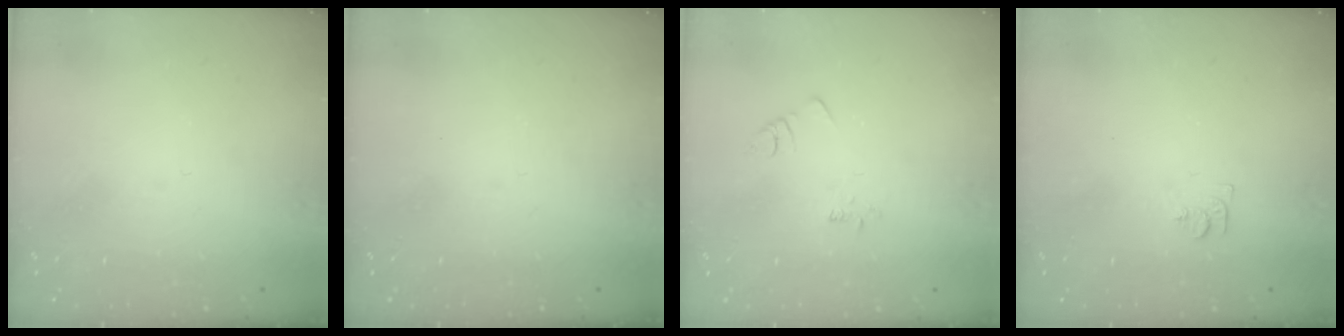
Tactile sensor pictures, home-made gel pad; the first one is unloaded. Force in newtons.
{"total": 0.0}
{"total": 2.1, "press": 2.1, "slide": 0.4}
{"total": 6.6, "press": 6.6, "slide": 0.7}